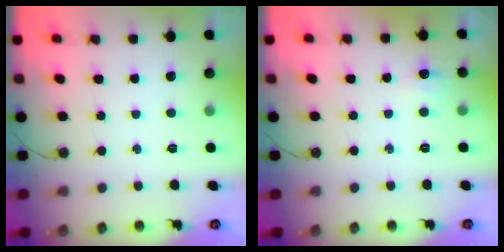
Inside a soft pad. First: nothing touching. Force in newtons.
{"total": 5.6, "press": 5.4, "slide": 1.4}